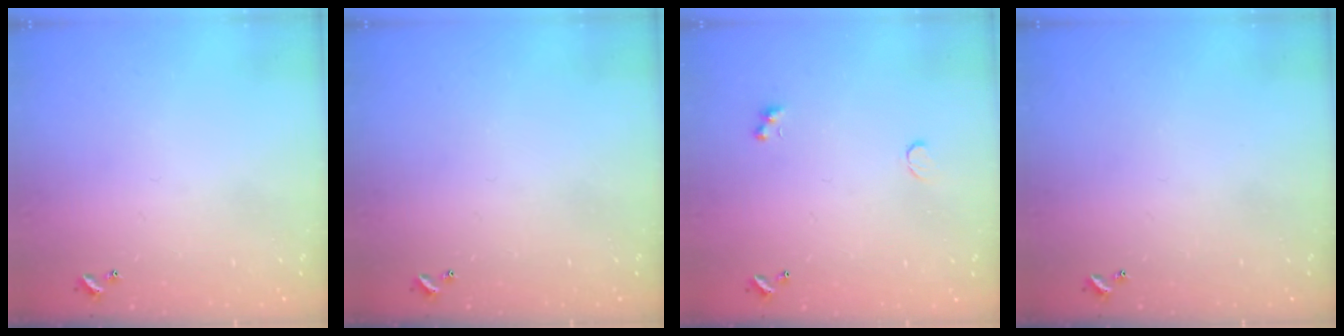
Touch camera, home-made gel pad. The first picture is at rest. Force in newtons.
{"total": 0.0}
{"total": 0.6, "press": 0.4, "slide": 0.4}
{"total": 0.0}